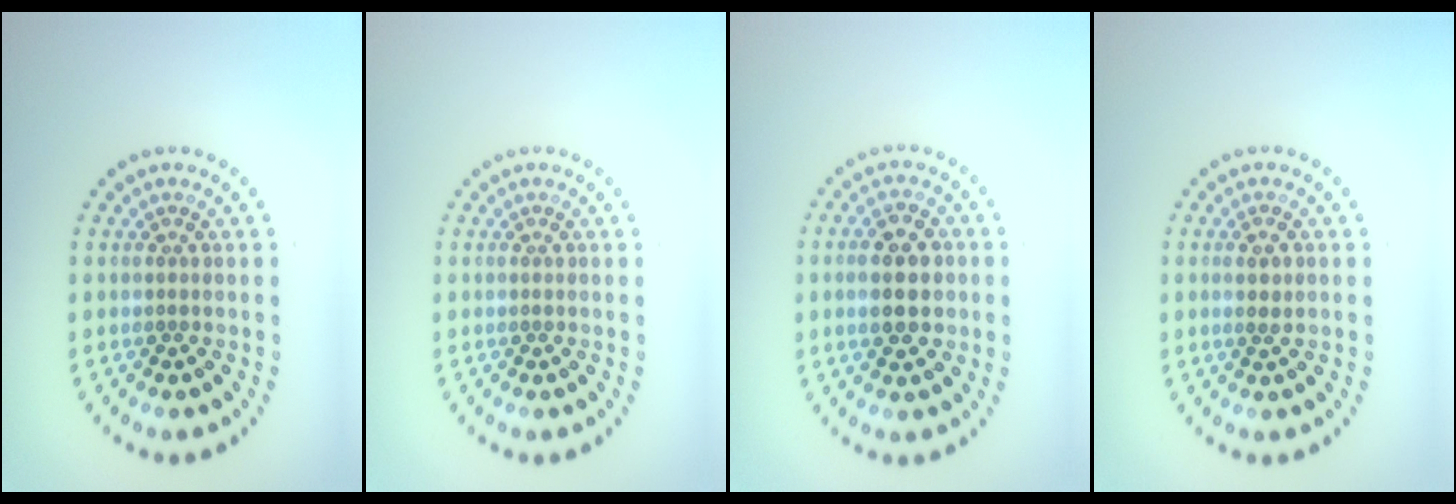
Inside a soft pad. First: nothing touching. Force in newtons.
{"total": 0.0}
{"total": 4.6, "press": 4.6, "slide": 0.1}
{"total": 0.9, "press": 0.8, "slide": 0.3}